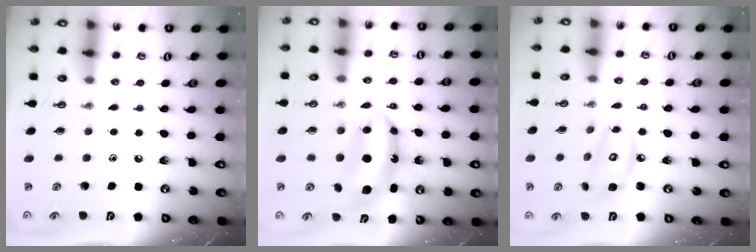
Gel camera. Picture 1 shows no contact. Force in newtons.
{"total": 8.2, "press": 8.2, "slide": 1.1}
{"total": 8.6, "press": 8.5, "slide": 0.7}